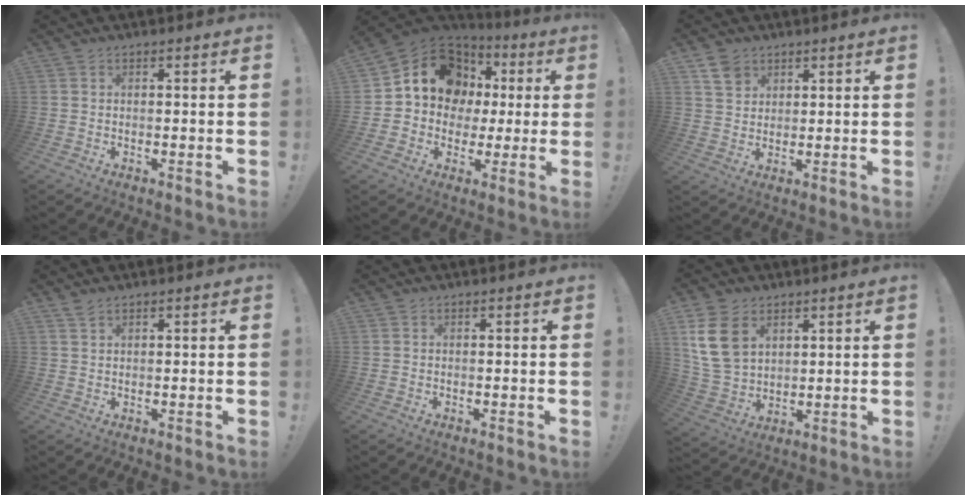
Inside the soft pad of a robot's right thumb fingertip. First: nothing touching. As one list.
[{"total": 16.0, "force": [5.3, 12.9, 7.8], "torque": [-0.113, -0.024, 0.116]}, {"total": 5.8, "force": [3.7, 4.2, 1.6], "torque": [-0.022, -0.020, 0.072]}, {"total": 1.9, "force": [1.5, 0.7, 0.9], "torque": [-0.012, -0.006, 0.027]}, {"total": 0.0}, {"total": 12.6, "force": [5.4, 8.9, 7.0], "torque": [-0.134, -0.024, 0.109]}]